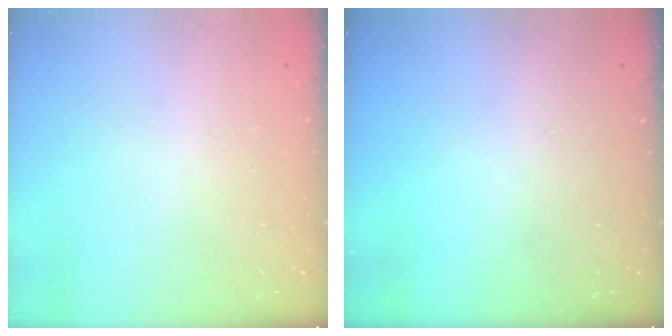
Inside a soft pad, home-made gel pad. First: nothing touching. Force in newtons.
{"total": 0.0}